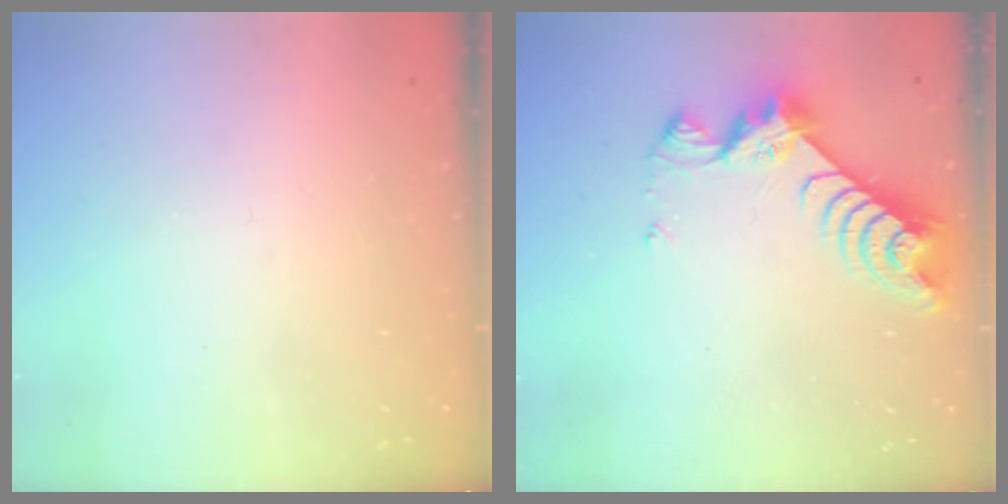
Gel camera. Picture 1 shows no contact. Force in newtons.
{"total": 8.1, "press": 8.1, "slide": 0.8}